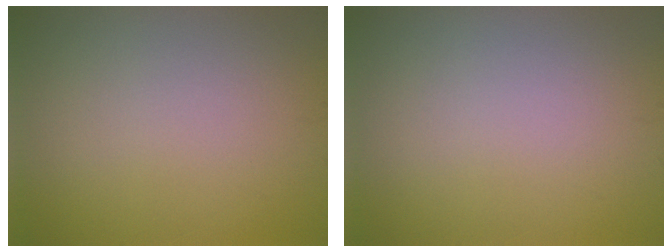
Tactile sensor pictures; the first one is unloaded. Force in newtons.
{"total": 0.0}